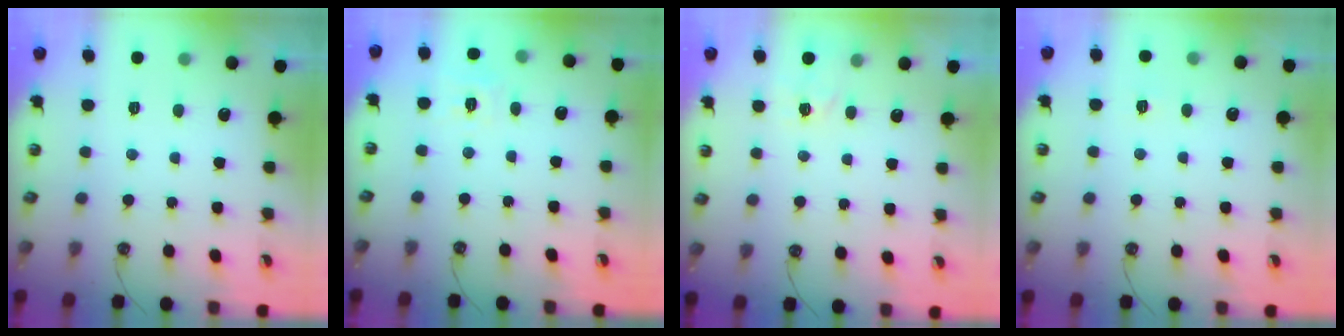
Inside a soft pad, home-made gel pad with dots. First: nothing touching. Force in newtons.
{"total": 7.4, "press": 7.4, "slide": 0.8}
{"total": 3.0, "press": 3.0, "slide": 0.4}
{"total": 3.6, "press": 3.6, "slide": 0.4}